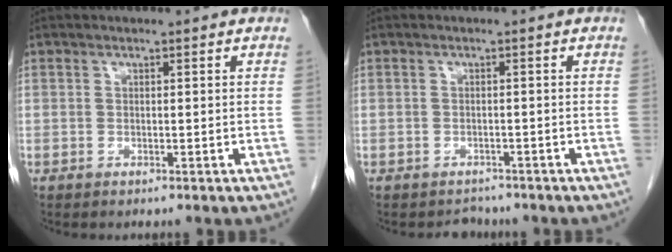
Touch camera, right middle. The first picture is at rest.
{"total": 2.1, "force": [-1.8, 1.0, -0.3], "torque": [-0.004, -0.002, -0.029]}